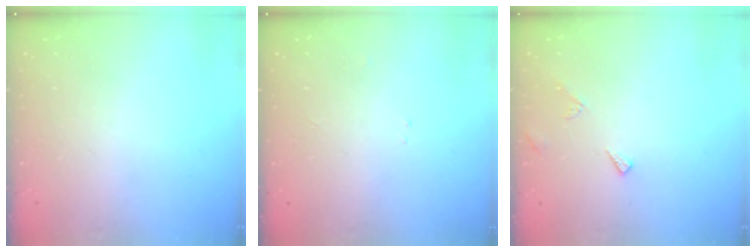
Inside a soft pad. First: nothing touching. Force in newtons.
{"total": 2.3, "press": 2.3, "slide": 0.3}
{"total": 5.6, "press": 5.5, "slide": 0.5}